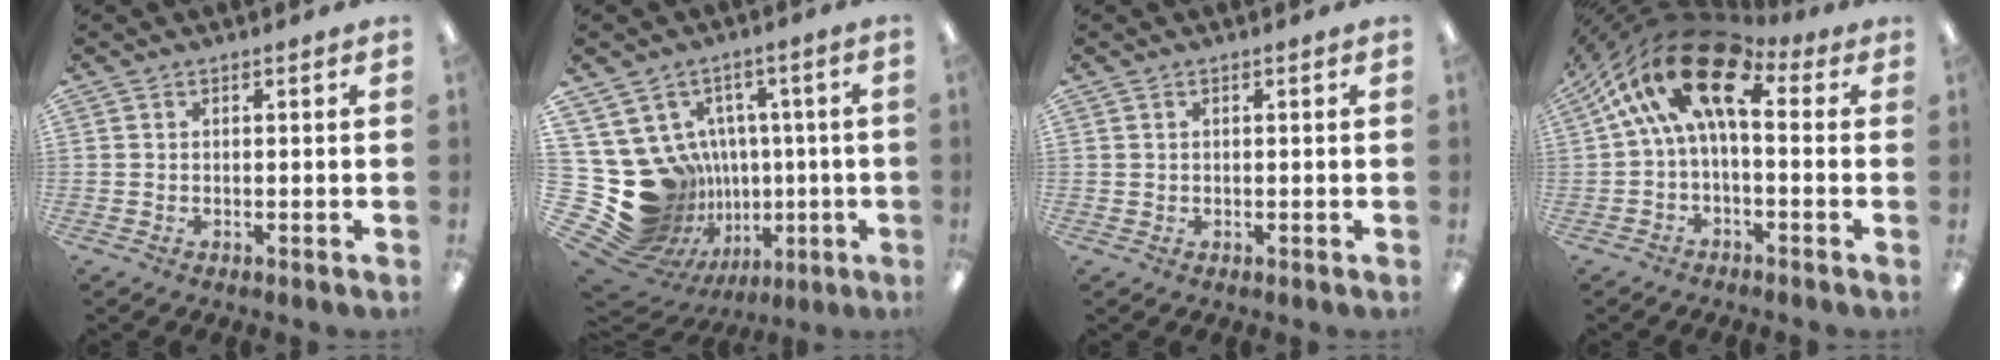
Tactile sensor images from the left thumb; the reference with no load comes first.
{"total": 19.4, "force": [-0.8, 18.1, 7.0], "torque": [-0.153, -0.025, 0.051]}
{"total": 0.8, "force": [0.3, 0.7, 0.0], "torque": [0.000, 0.004, 0.005]}
{"total": 18.0, "force": [5.1, 8.6, 15.0], "torque": [-0.274, -0.022, 0.091]}